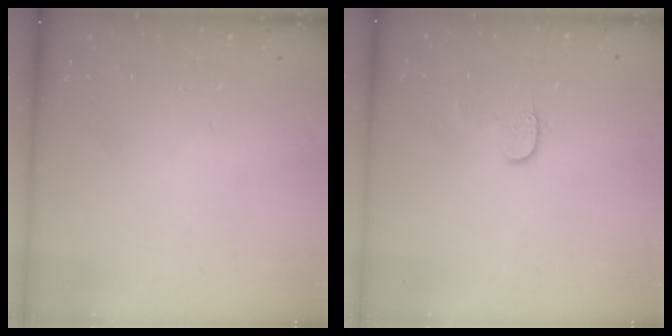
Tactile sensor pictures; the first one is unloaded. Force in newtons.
{"total": 4.6, "press": 4.6, "slide": 0.5}